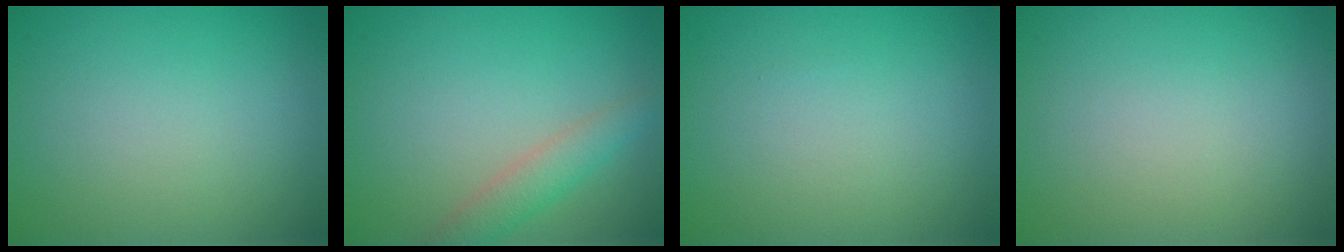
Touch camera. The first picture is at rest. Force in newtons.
{"total": 2.5, "press": 2.5, "slide": 0.2}
{"total": 0.0}
{"total": 0.0}